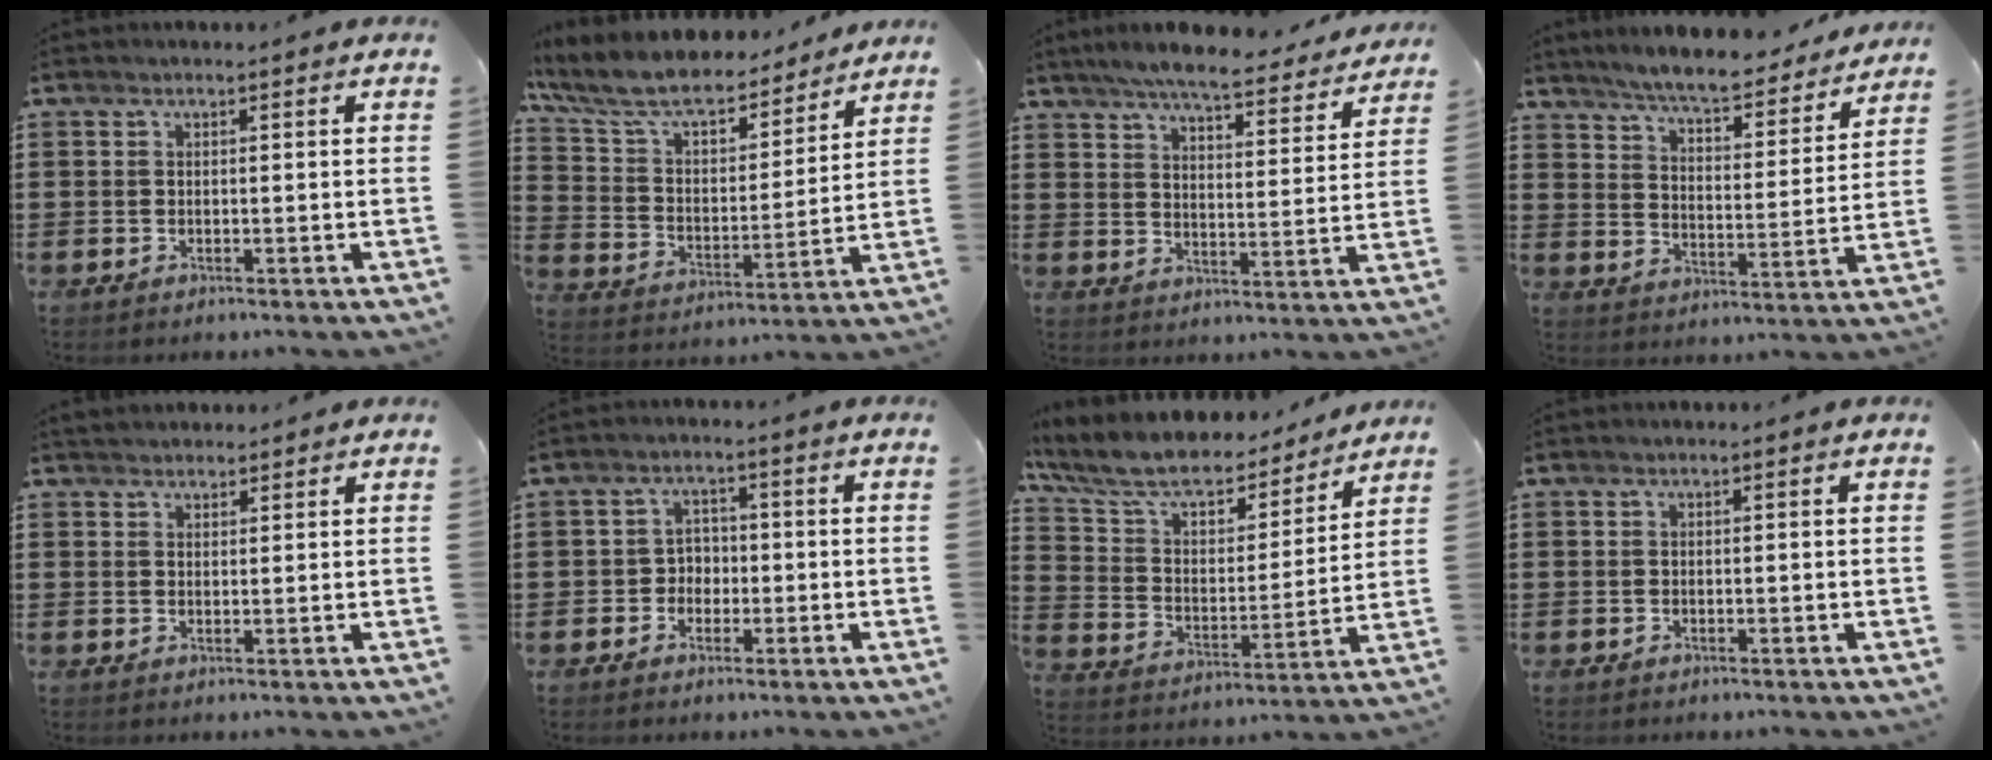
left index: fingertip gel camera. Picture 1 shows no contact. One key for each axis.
{"total": 9.0, "fx": 8.0, "fy": 2.2, "fz": 3.5, "tx": -0.104, "ty": -0.050, "tz": 0.137}
{"total": 6.2, "fx": 5.8, "fy": 0.0, "fz": 2.0, "tx": -0.056, "ty": -0.039, "tz": 0.098}
{"total": 6.4, "fx": 6.1, "fy": -0.2, "fz": 2.0, "tx": -0.066, "ty": -0.043, "tz": 0.103}
{"total": 1.8, "fx": 1.7, "fy": 0.5, "fz": 0.1, "tx": -0.006, "ty": 0.004, "tz": 0.035}
{"total": 3.0, "fx": -1.0, "fy": 2.6, "fz": 1.0, "tx": -0.030, "ty": 0.007, "tz": -0.026}
{"total": 8.8, "fx": 7.5, "fy": 2.9, "fz": 3.5, "tx": -0.105, "ty": -0.046, "tz": 0.128}
{"total": 0.0}